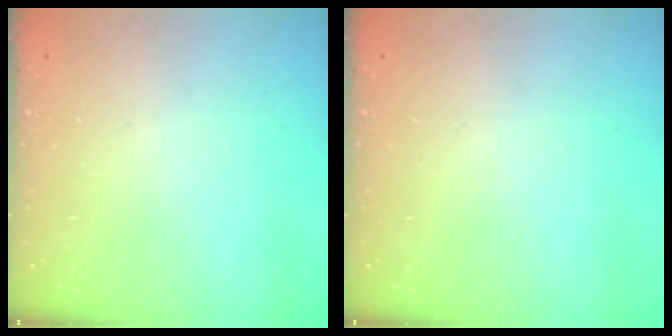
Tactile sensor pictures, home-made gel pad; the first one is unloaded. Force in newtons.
{"total": 0.0}